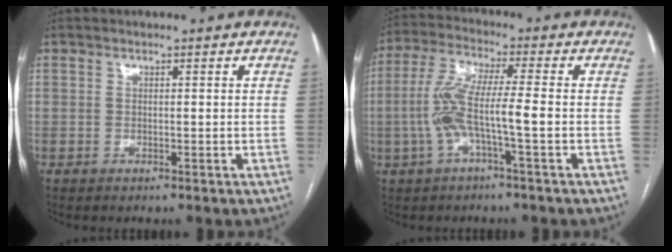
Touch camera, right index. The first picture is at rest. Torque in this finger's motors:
{"motor_torque": [0.40, -0.23, 0.34, 0.19]}